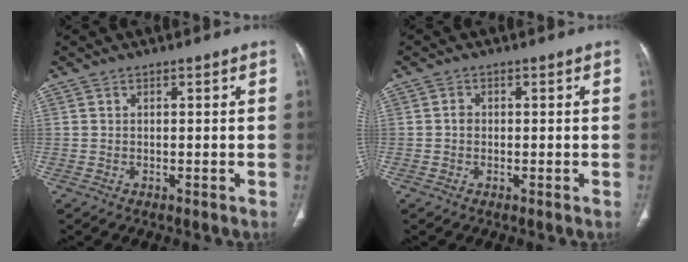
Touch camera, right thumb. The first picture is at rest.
{"total": 1.3, "force": [-0.1, 1.1, 0.6], "torque": [-0.003, 0.005, -0.005]}